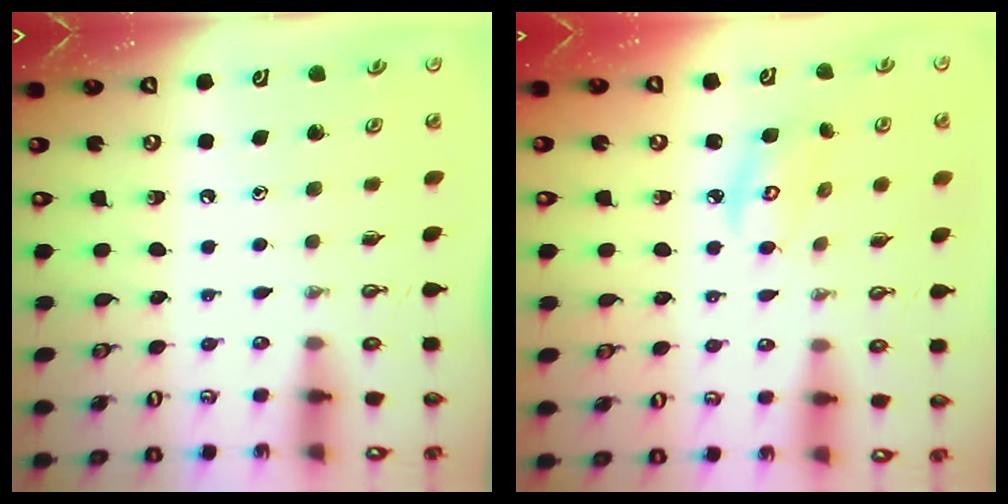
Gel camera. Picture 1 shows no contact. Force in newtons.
{"total": 5.1, "press": 5.1, "slide": 0.2}